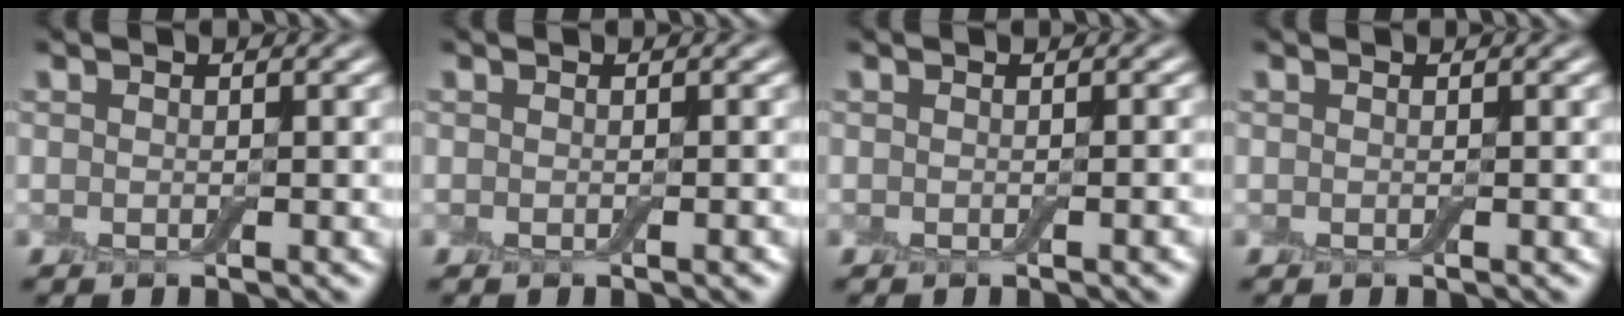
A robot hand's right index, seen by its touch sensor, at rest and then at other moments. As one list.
[{"total": 0.5, "force": [-0.2, 0.0, 0.5], "torque": [-0.005, 0.002, -0.003]}, {"total": 1.2, "force": [-0.4, 0.2, 1.1], "torque": [-0.011, 0.001, -0.006]}, {"total": 0.0}]